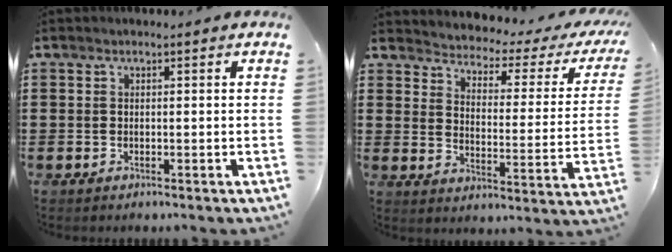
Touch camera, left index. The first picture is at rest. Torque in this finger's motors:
{"motor_torque": [2.03, -0.11, 0.36, 0.03]}